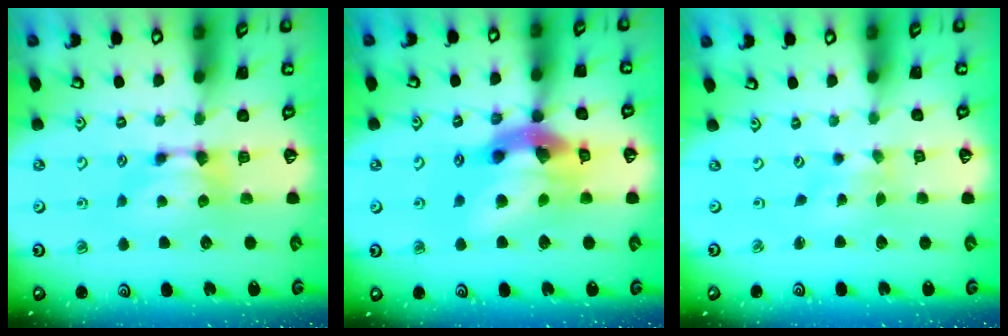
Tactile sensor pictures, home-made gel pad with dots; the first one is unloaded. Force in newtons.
{"total": 11.4, "press": 11.1, "slide": 2.5}
{"total": 3.7, "press": 3.6, "slide": 0.8}